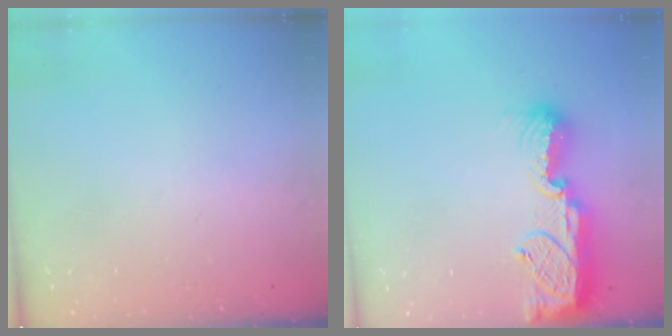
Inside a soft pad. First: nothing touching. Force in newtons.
{"total": 13.6, "press": 13.4, "slide": 2.3}